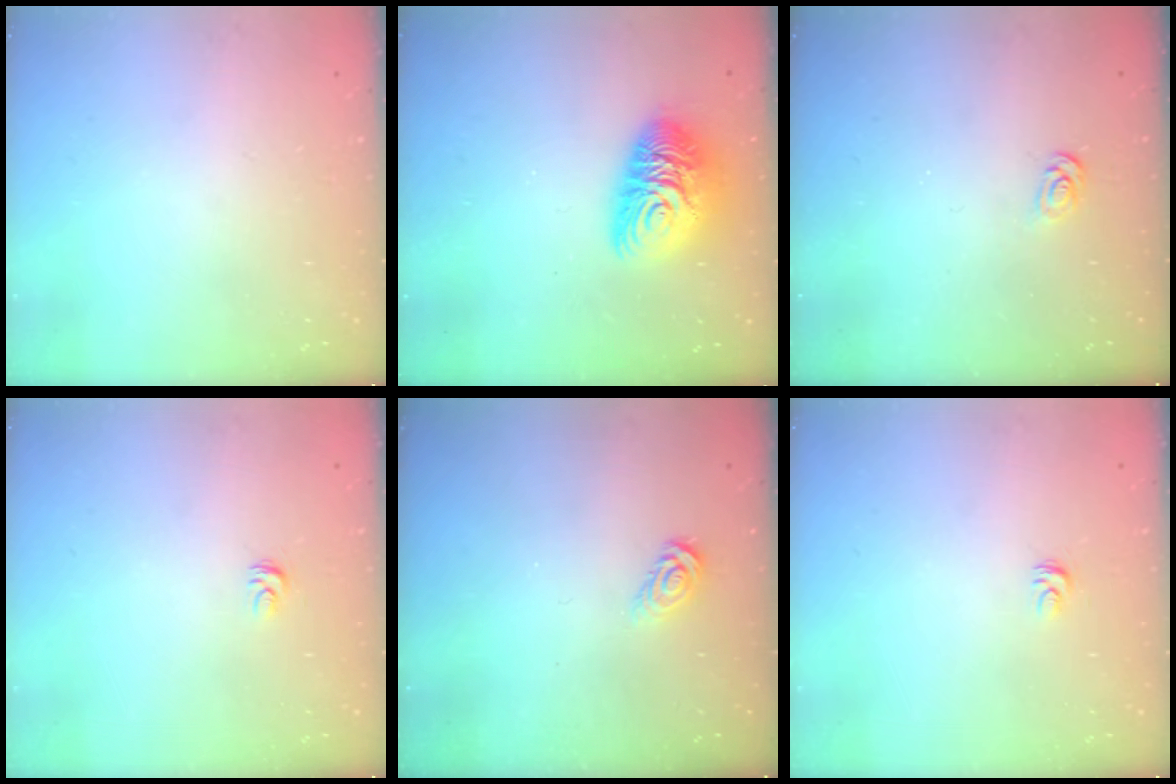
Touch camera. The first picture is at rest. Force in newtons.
{"total": 12.1, "press": 12.0, "slide": 1.2}
{"total": 2.5, "press": 2.5, "slide": 0.3}
{"total": 2.7, "press": 2.7, "slide": 0.2}
{"total": 3.6, "press": 3.5, "slide": 0.3}
{"total": 2.7, "press": 2.7, "slide": 0.2}